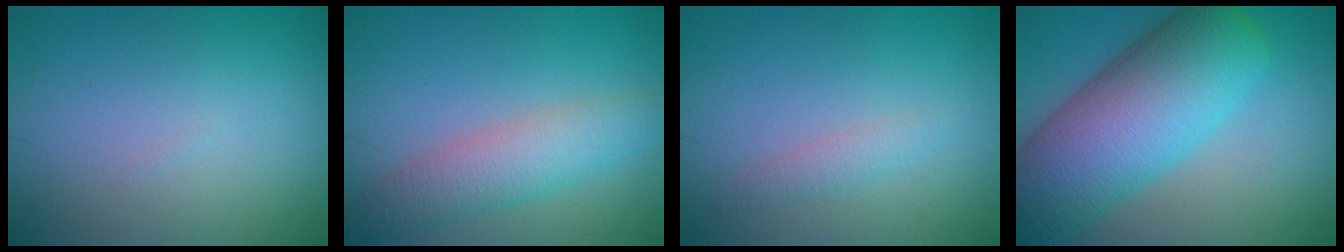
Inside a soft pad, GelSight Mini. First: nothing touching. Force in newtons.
{"total": 4.4, "press": 4.4, "slide": 0.4}
{"total": 1.3, "press": 1.3, "slide": 0.0}
{"total": 12.2, "press": 12.2, "slide": 0.6}